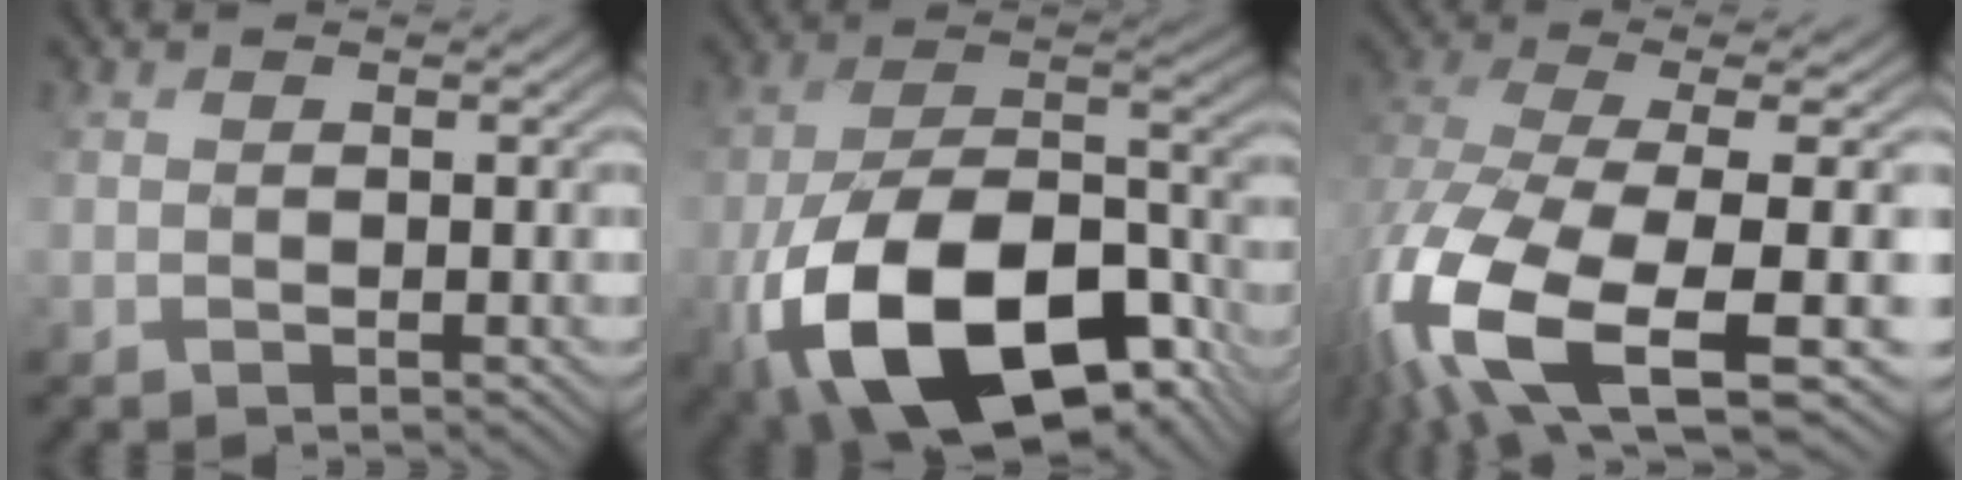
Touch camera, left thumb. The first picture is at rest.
{"total": 20.4, "force": [-10.1, 10.2, 14.5], "torque": [-0.293, -0.048, -0.142]}
{"total": 15.6, "force": [-5.8, 6.2, 13.1], "torque": [-0.337, -0.051, -0.074]}